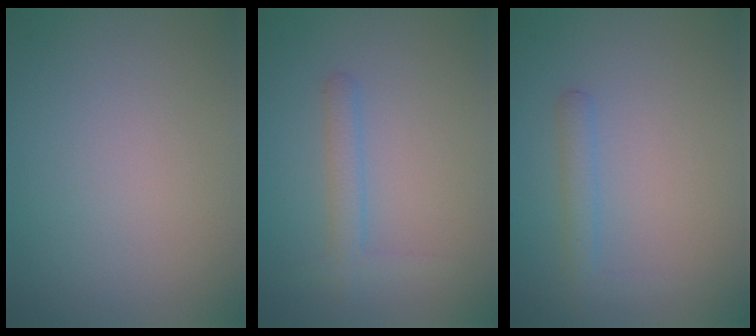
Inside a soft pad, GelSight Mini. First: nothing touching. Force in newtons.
{"total": 1.7, "press": 1.7, "slide": 0.1}
{"total": 1.6, "press": 1.6, "slide": 0.1}